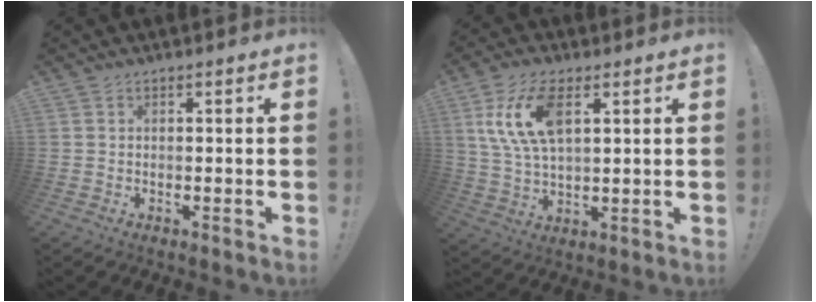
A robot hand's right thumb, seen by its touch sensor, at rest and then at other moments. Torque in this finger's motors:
{"motor_torque": [1.35, 1.43, 1.07, 0.49, 0.42]}